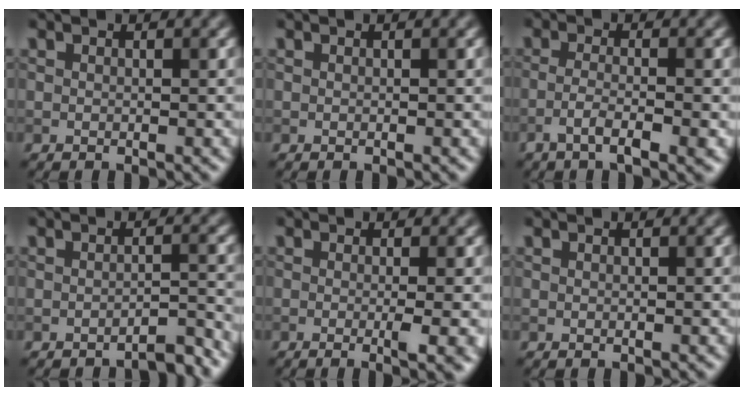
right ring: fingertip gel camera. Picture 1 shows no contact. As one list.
[{"total": 0.0}, {"total": 3.3, "force": [-1.6, 0.8, 2.8], "torque": [-0.051, 0.004, -0.036]}, {"total": 2.6, "force": [-2.4, 0.3, 1.0], "torque": [0.000, 0.011, -0.038]}, {"total": 4.4, "force": [-0.4, 1.5, 4.1], "torque": [-0.041, 0.000, -0.013]}, {"total": 0.0}]